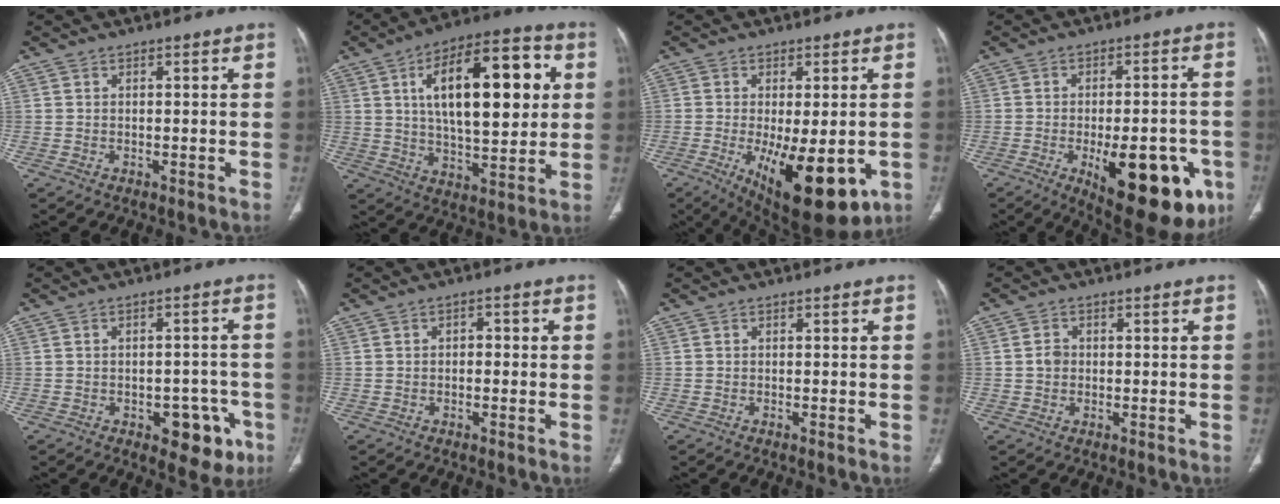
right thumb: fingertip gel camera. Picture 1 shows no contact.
{"total": 22.5, "force": [5.2, 9.8, 19.6], "torque": [-0.275, 0.002, 0.077]}
{"total": 16.6, "force": [-5.2, 6.5, 14.3], "torque": [-0.197, -0.022, -0.057]}
{"total": 20.9, "force": [-7.9, 8.7, 17.3], "torque": [-0.173, 0.010, -0.090]}
{"total": 9.4, "force": [-4.2, 5.3, 6.5], "torque": [-0.041, 0.025, -0.044]}
{"total": 1.8, "force": [-0.1, 1.2, 1.3], "torque": [-0.009, 0.007, -0.007]}
{"total": 0.0}
{"total": 2.2, "force": [-0.1, 1.8, 1.2], "torque": [-0.016, 0.007, -0.003]}